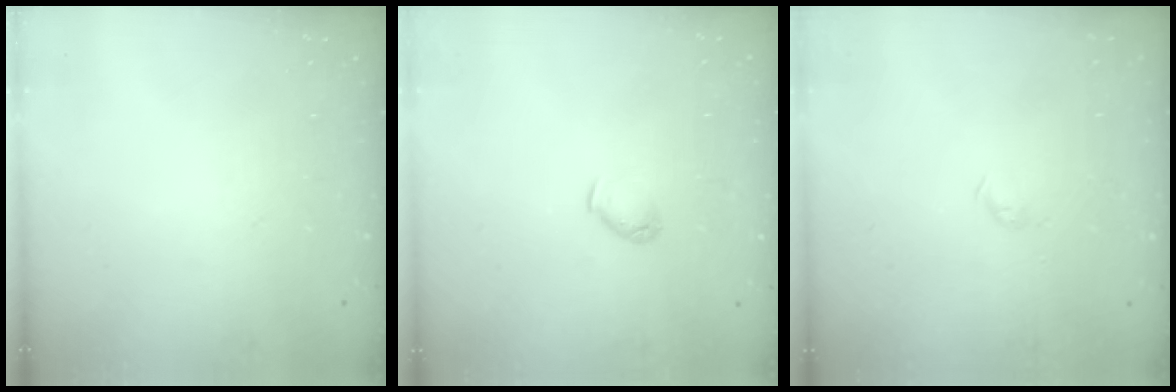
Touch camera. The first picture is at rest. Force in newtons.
{"total": 3.9, "press": 3.8, "slide": 0.7}
{"total": 2.6, "press": 2.5, "slide": 0.4}